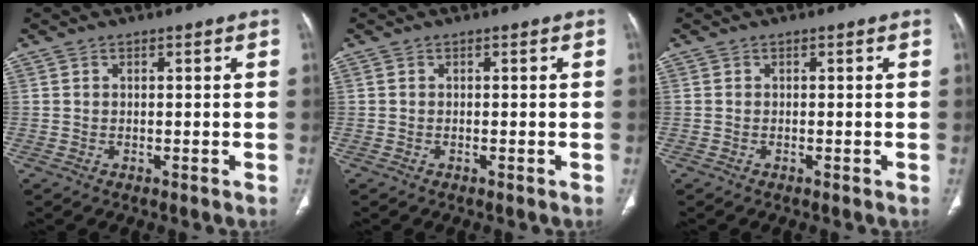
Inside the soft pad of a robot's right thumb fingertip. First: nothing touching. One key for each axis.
{"total": 0.0}
{"total": 0.0}